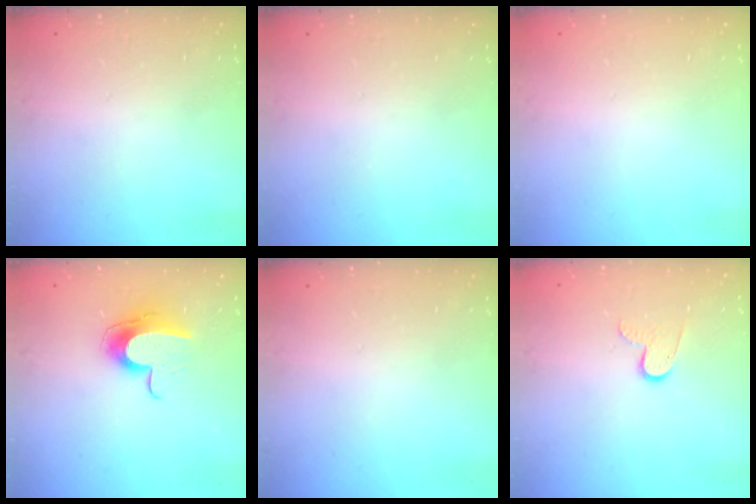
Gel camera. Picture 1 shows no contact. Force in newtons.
{"total": 0.0}
{"total": 0.0}
{"total": 10.9, "press": 10.9, "slide": 0.7}
{"total": 0.0}
{"total": 7.6, "press": 7.6, "slide": 0.7}